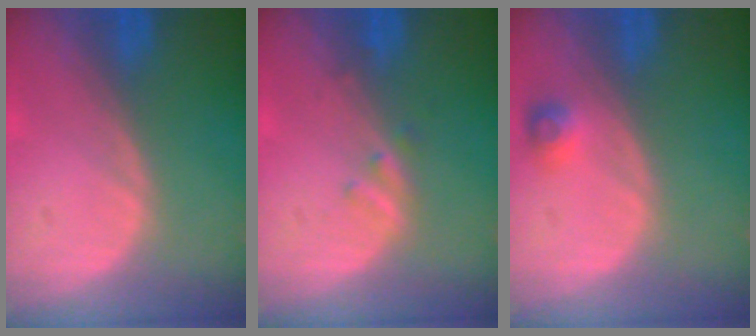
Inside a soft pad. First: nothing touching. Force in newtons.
{"total": 1.4, "press": 1.4, "slide": 0.2}
{"total": 2.3, "press": 2.2, "slide": 0.7}